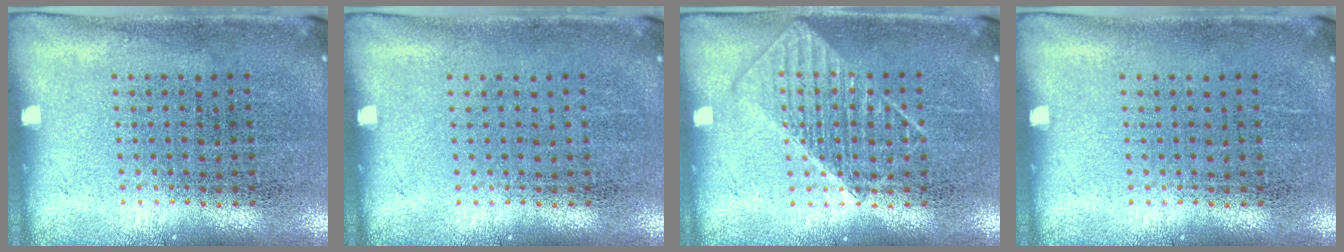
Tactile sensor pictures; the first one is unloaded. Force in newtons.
{"total": 0.0}
{"total": 2.0, "press": 2.0, "slide": 0.5}
{"total": 0.0}